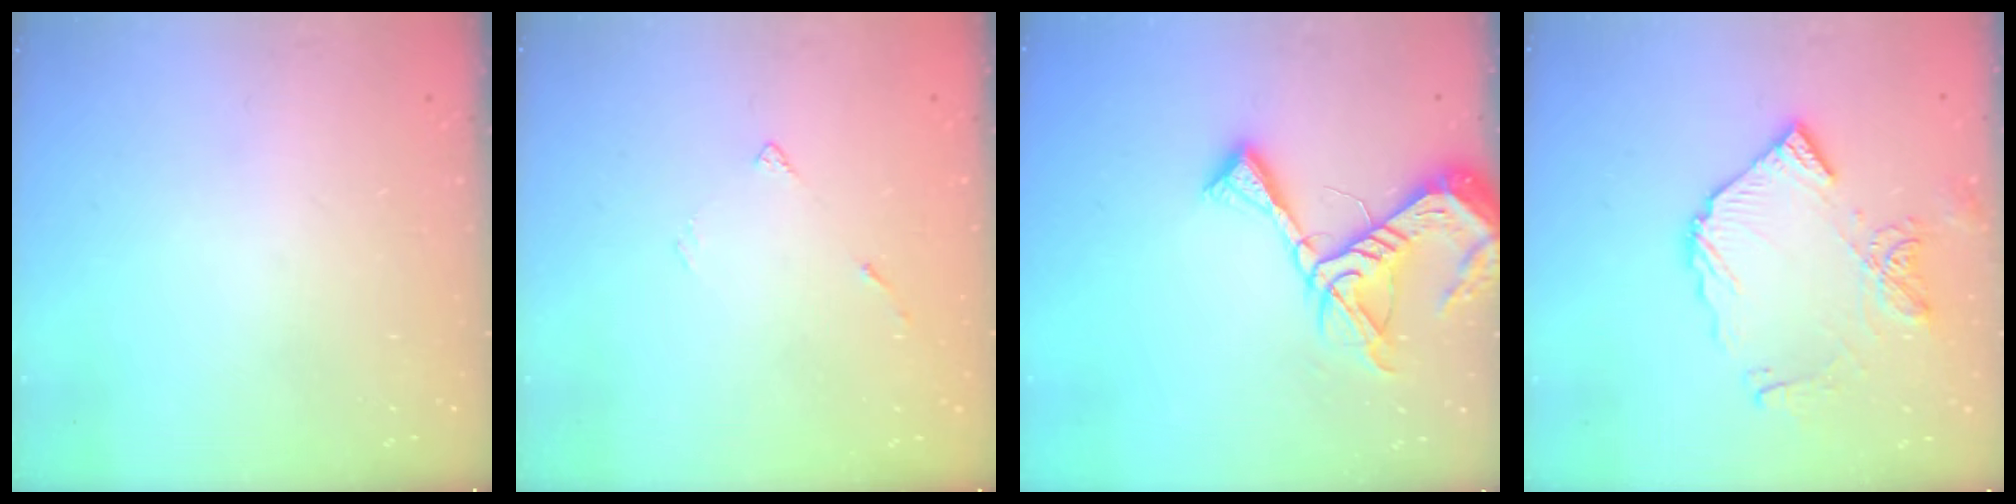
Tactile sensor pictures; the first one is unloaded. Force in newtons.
{"total": 4.0, "press": 4.0, "slide": 0.6}
{"total": 15.3, "press": 15.2, "slide": 1.5}
{"total": 12.5, "press": 12.4, "slide": 1.6}